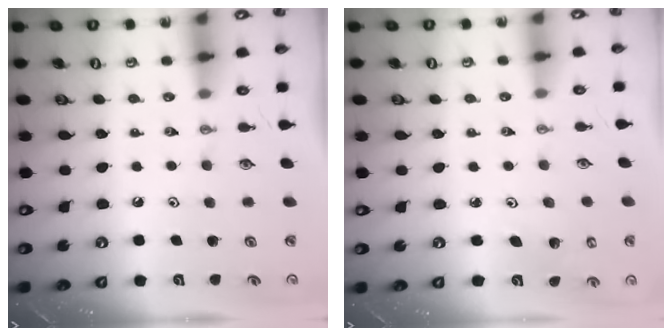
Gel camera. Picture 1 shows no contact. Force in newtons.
{"total": 3.0, "press": 2.9, "slide": 0.4}